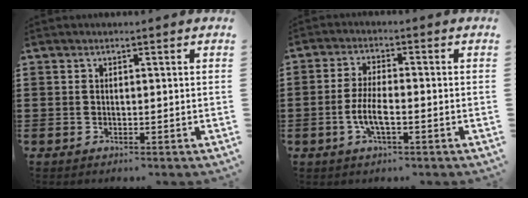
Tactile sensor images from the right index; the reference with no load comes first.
{"total": 4.8, "force": [-1.6, 1.3, 4.3], "torque": [-0.100, -0.005, -0.038]}